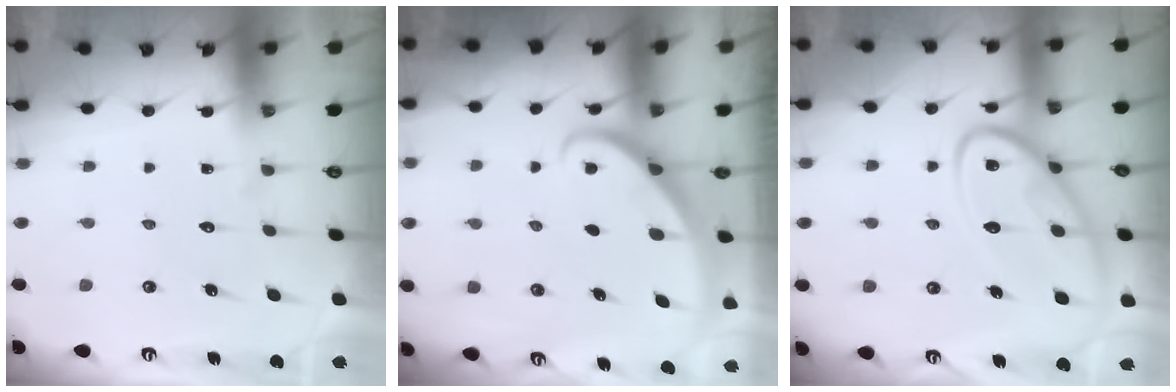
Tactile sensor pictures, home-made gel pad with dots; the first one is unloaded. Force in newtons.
{"total": 2.8, "press": 2.8, "slide": 0.2}
{"total": 14.0, "press": 14.0, "slide": 1.2}